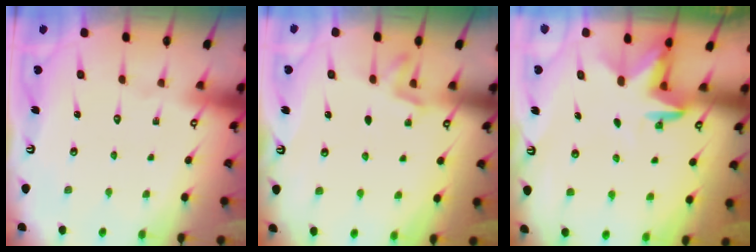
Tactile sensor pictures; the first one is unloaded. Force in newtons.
{"total": 1.9, "press": 1.2, "slide": 1.4}
{"total": 3.1, "press": 3.0, "slide": 0.7}